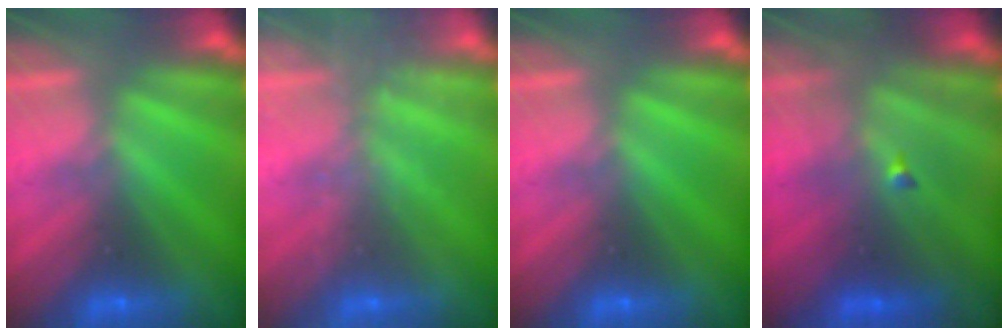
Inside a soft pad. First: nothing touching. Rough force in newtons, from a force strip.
{"total": 1.8}
{"total": 0.0}
{"total": 4.3}